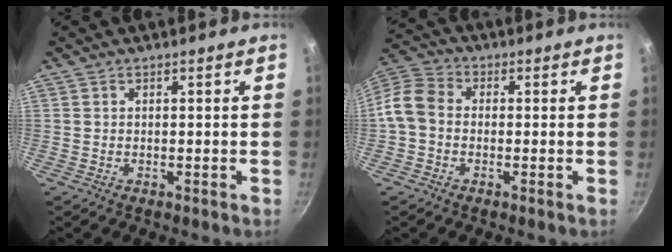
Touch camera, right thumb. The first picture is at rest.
{"total": 7.3, "force": [-1.2, 5.7, 4.4], "torque": [-0.082, 0.026, -0.044]}